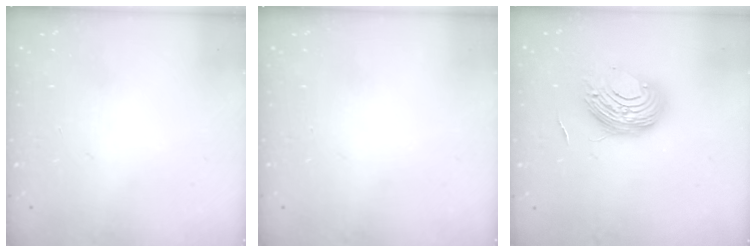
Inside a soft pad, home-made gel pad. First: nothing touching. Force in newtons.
{"total": 0.0}
{"total": 11.4, "press": 11.3, "slide": 0.5}